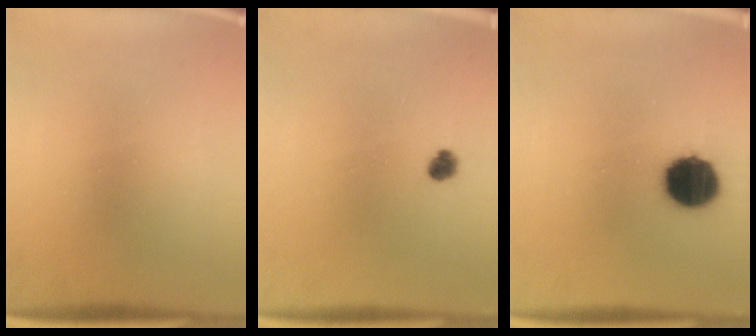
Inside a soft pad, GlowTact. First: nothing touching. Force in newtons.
{"total": 2.2}
{"total": 13.3}